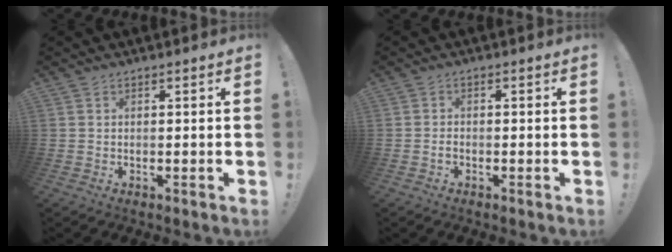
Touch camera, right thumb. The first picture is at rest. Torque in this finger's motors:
{"motor_torque": [0.40, -0.30, 0.06, 0.01, -0.02]}